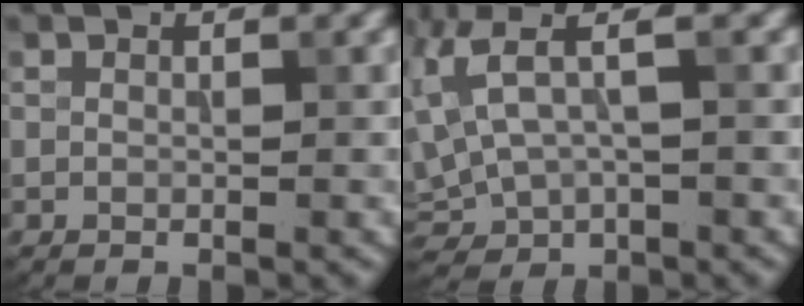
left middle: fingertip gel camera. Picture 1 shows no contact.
{"total": 6.8, "force": [1.8, 3.5, 5.5], "torque": [-0.139, 0.011, 0.033]}